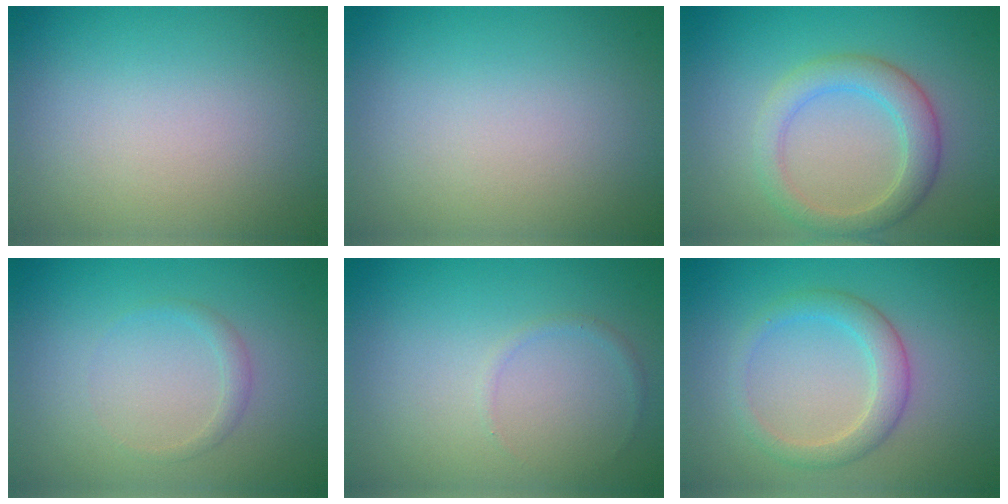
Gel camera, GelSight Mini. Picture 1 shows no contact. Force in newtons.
{"total": 0.0}
{"total": 3.6, "press": 3.6, "slide": 0.1}
{"total": 1.0, "press": 1.0, "slide": 0.1}
{"total": 0.6, "press": 0.6, "slide": 0.0}
{"total": 2.8, "press": 2.8, "slide": 0.2}